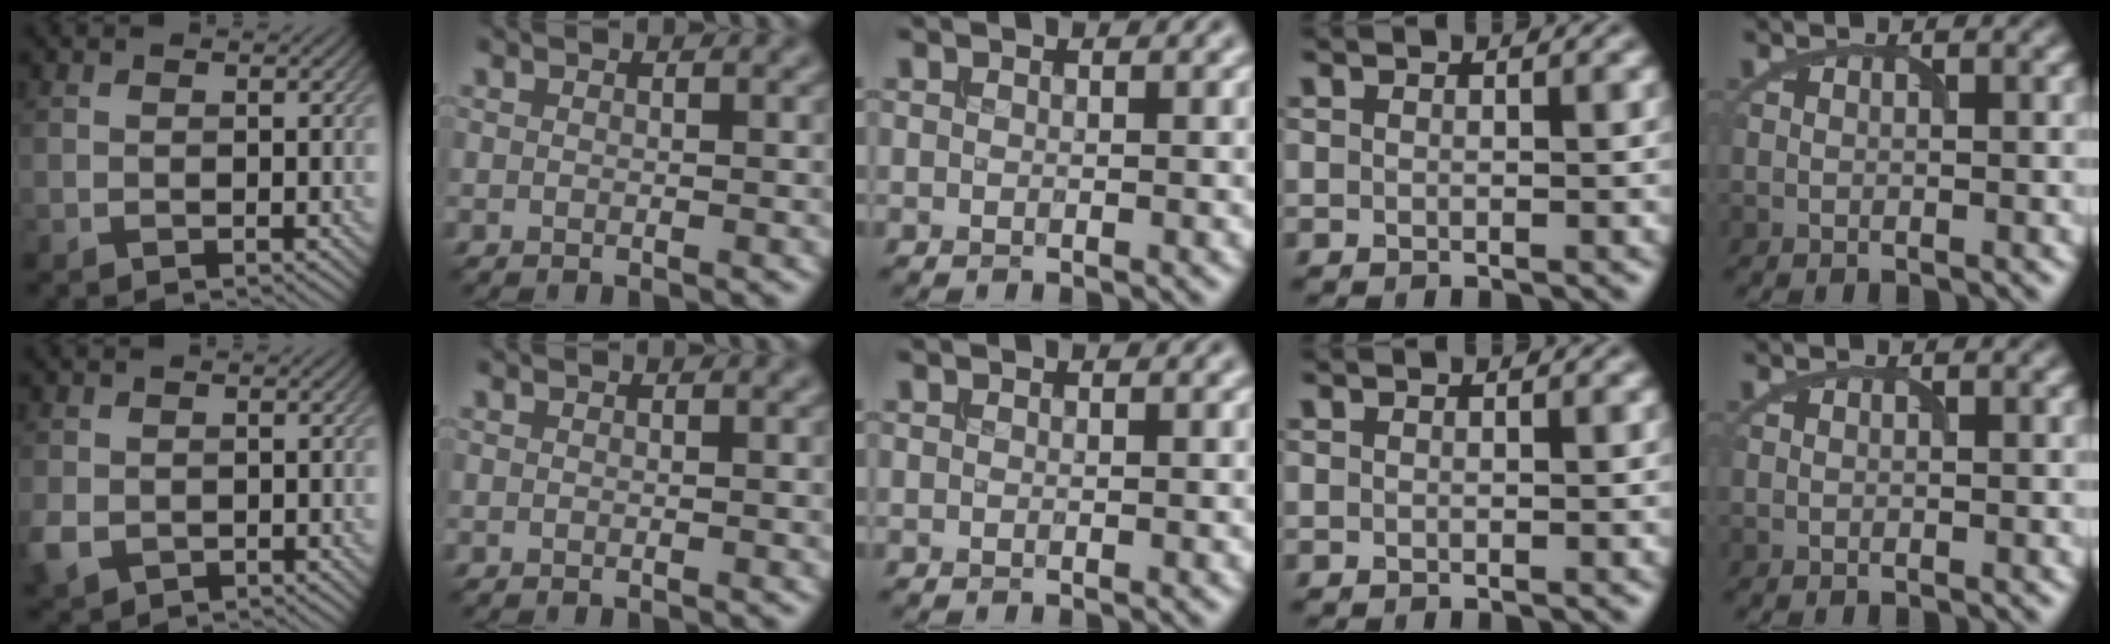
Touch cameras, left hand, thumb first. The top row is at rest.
{"thumb": {"total": 2.8, "force": [-0.4, 2.4, 1.5], "torque": [-0.043, -0.009, -0.008]}}